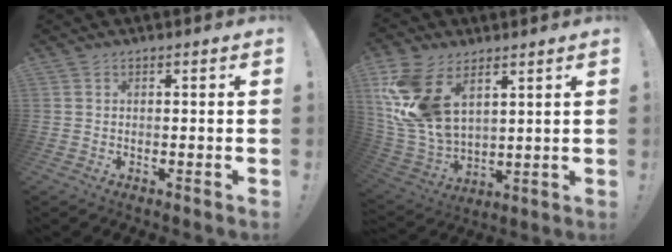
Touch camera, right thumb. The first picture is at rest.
{"total": 17.4, "force": [7.7, 10.9, 11.1], "torque": [-0.233, -0.042, 0.148]}